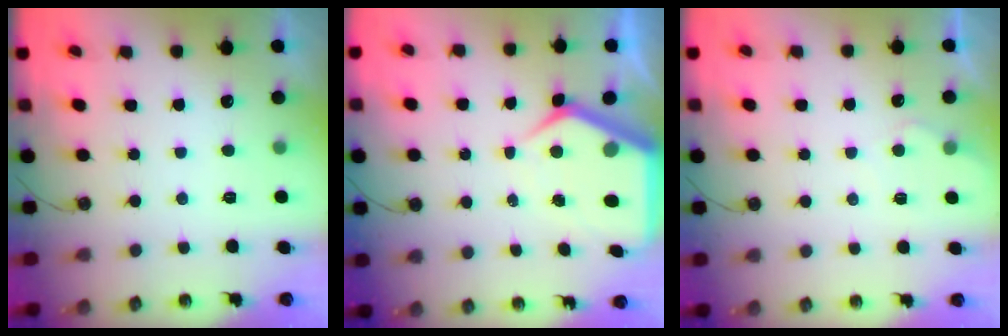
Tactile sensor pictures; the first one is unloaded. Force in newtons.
{"total": 8.4, "press": 8.3, "slide": 0.8}
{"total": 4.4, "press": 4.4, "slide": 0.6}